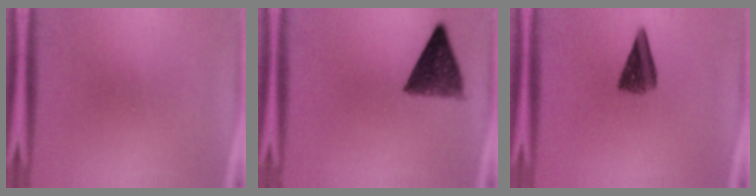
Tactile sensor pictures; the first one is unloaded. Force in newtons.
{"total": 8.6}
{"total": 6.1}